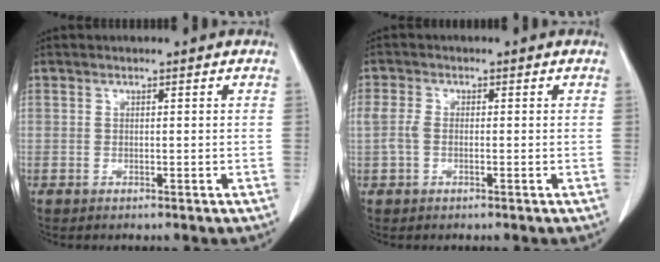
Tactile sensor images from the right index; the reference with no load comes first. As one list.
[{"total": 2.3, "force": [-0.2, 1.4, 1.9], "torque": [-0.055, 0.008, -0.008]}]